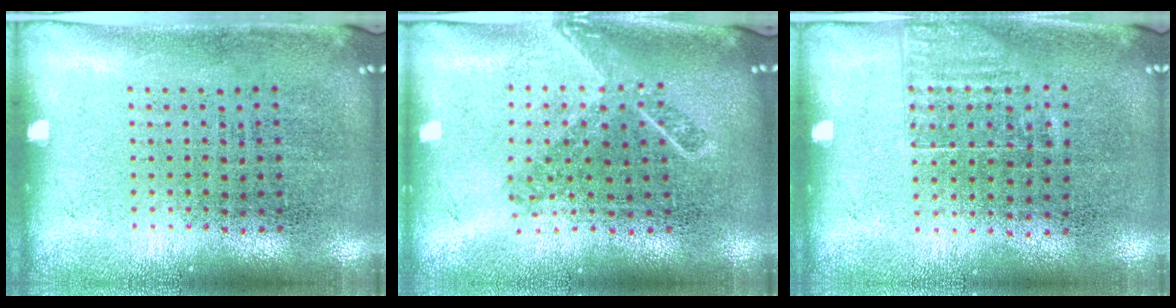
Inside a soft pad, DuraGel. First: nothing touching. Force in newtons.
{"total": 1.7, "press": 1.3, "slide": 1.1}
{"total": 1.2, "press": 0.9, "slide": 0.7}